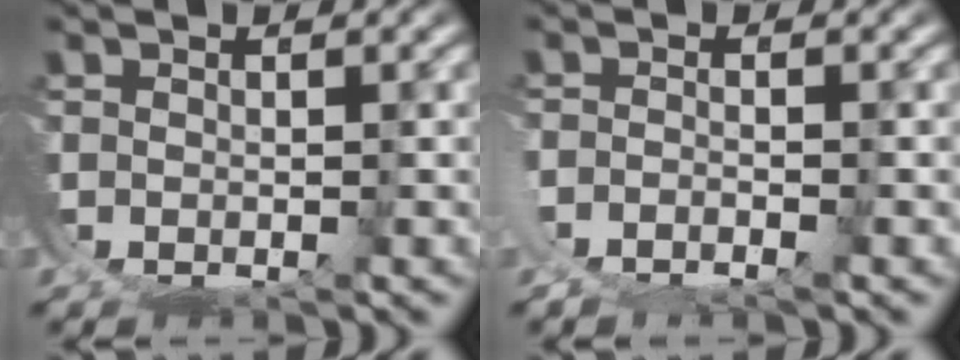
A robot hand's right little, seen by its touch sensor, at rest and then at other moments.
{"total": 1.7, "force": [-1.4, -0.3, 0.8], "torque": [-0.009, -0.007, -0.020]}